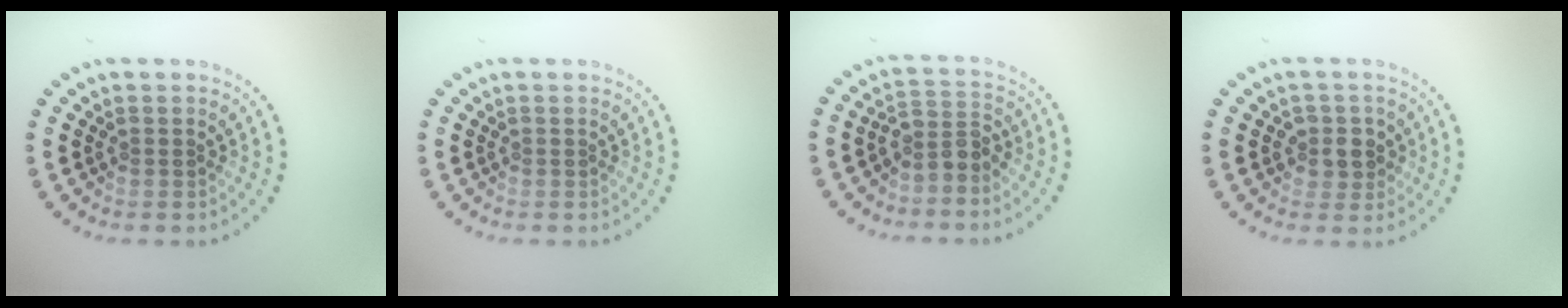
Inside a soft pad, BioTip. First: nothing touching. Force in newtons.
{"total": 0.0}
{"total": 2.3, "press": 1.8, "slide": 1.4}
{"total": 2.2, "press": 1.9, "slide": 1.0}